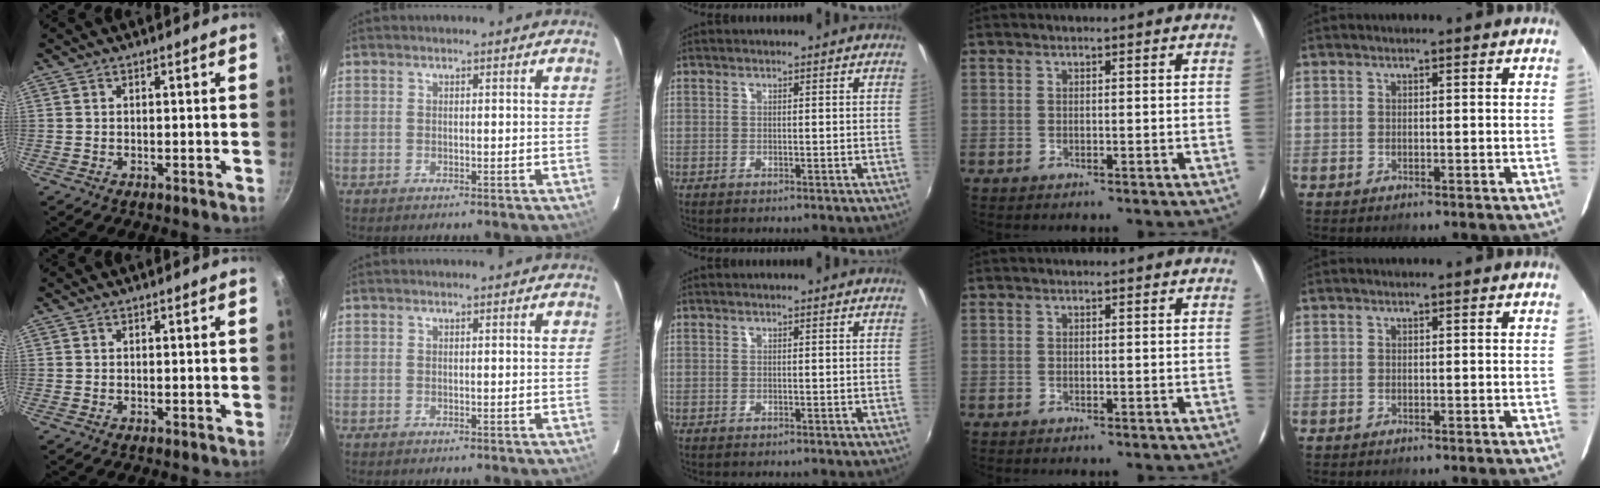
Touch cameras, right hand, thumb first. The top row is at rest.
{}